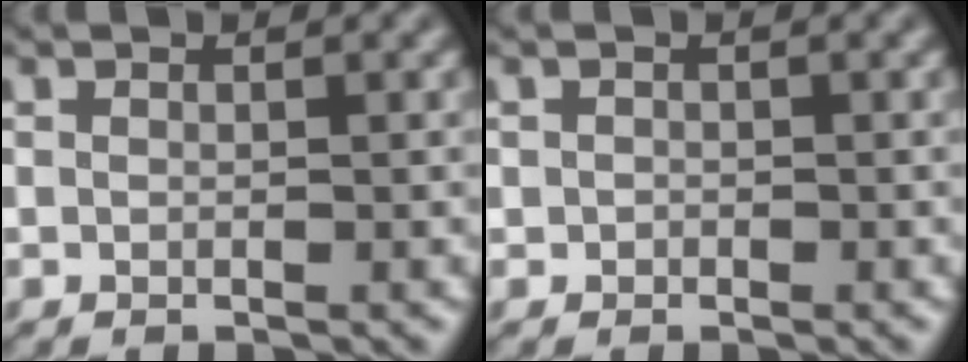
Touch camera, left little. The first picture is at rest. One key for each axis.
{"total": 0.7, "fx": -0.2, "fy": 0.6, "fz": 0.1, "tx": 0.004, "ty": -0.001, "tz": -0.010}